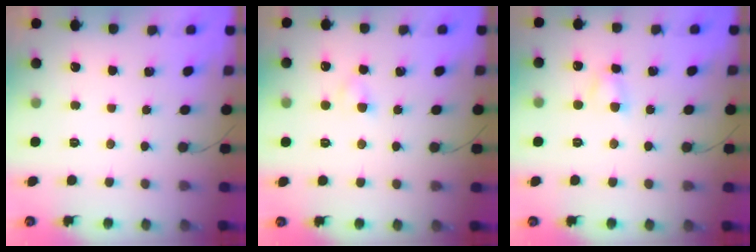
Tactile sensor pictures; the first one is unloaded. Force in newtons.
{"total": 2.6, "press": 2.3, "slide": 1.2}
{"total": 3.4, "press": 3.1, "slide": 1.3}